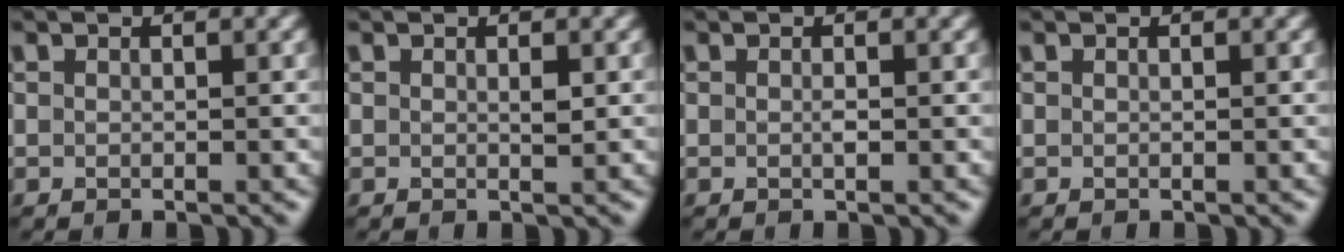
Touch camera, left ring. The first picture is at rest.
{"total": 0.6, "force": [0.1, 0.1, 0.6], "torque": [-0.009, -0.001, 0.002]}
{"total": 0.5, "force": [0.0, 0.1, 0.5], "torque": [-0.012, 0.000, 0.000]}
{"total": 0.0}